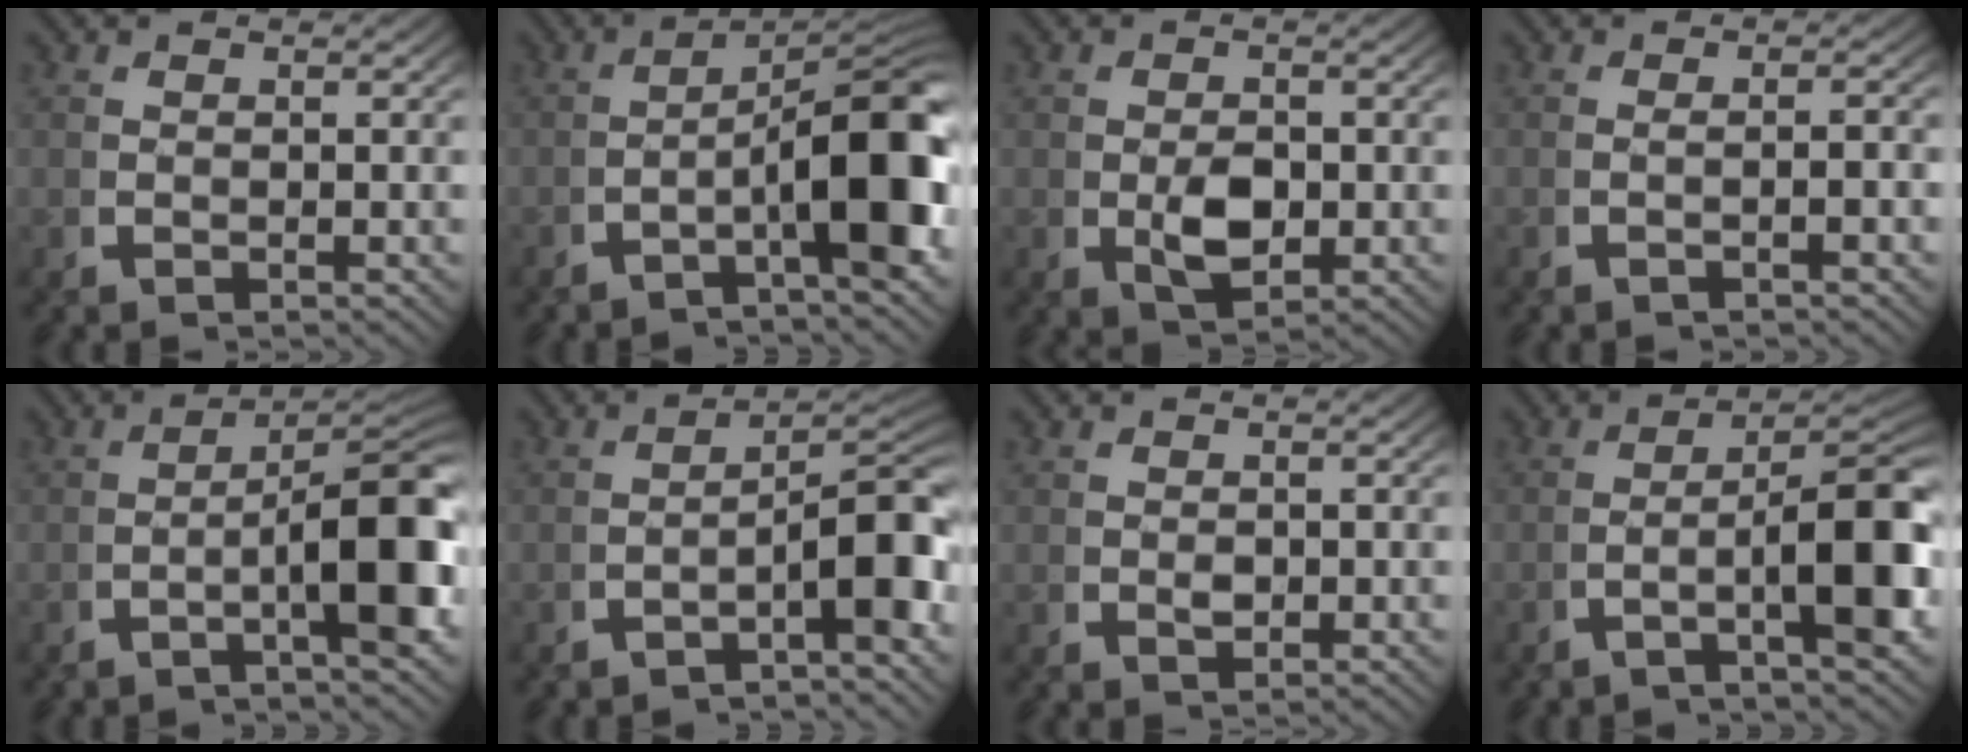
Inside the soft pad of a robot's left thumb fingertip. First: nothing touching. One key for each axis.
{"total": 12.2, "fx": -1.5, "fy": 5.2, "fz": 10.9, "tx": -0.153, "ty": -0.027, "tz": -0.022}
{"total": 4.0, "fx": -0.4, "fy": 2.5, "fz": 3.1, "tx": -0.063, "ty": -0.018, "tz": 0.003}
{"total": 1.7, "fx": -0.5, "fy": 0.0, "fz": 1.6, "tx": -0.032, "ty": 0.007, "tz": -0.012}
{"total": 10.2, "fx": -1.5, "fy": 3.3, "fz": 9.5, "tx": -0.141, "ty": -0.015, "tz": -0.022}
{"total": 8.1, "fx": -2.1, "fy": 2.9, "fz": 7.3, "tx": -0.114, "ty": -0.016, "tz": -0.030}
{"total": 1.3, "fx": 0.2, "fy": 0.9, "fz": 0.9, "tx": -0.021, "ty": -0.011, "tz": 0.012}
{"total": 10.0, "fx": -1.6, "fy": 3.3, "fz": 9.3, "tx": -0.148, "ty": -0.011, "tz": -0.024}